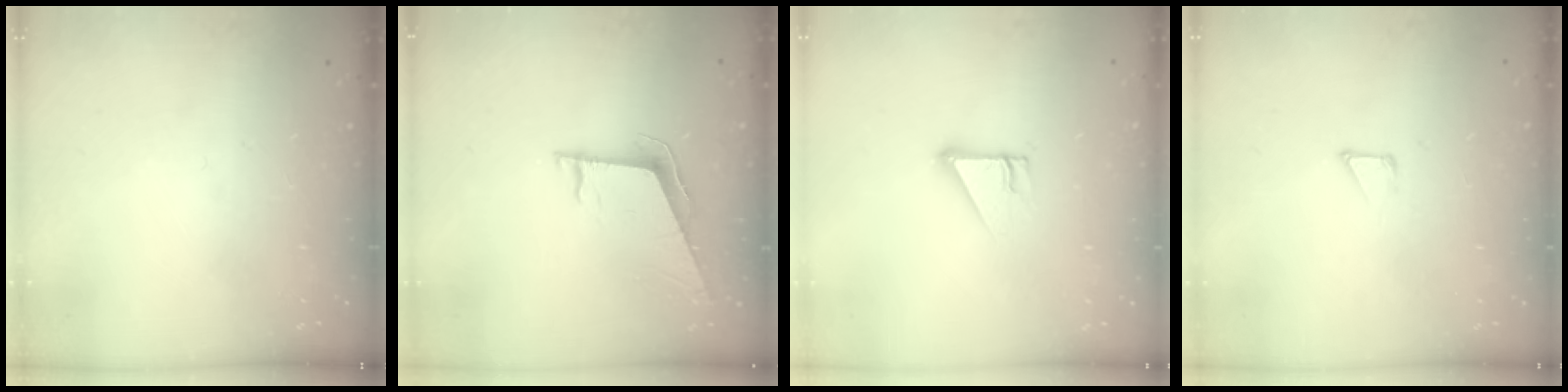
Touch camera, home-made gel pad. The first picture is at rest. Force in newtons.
{"total": 8.4, "press": 7.9, "slide": 2.9}
{"total": 3.7, "press": 3.7, "slide": 0.2}
{"total": 1.7, "press": 1.7, "slide": 0.0}